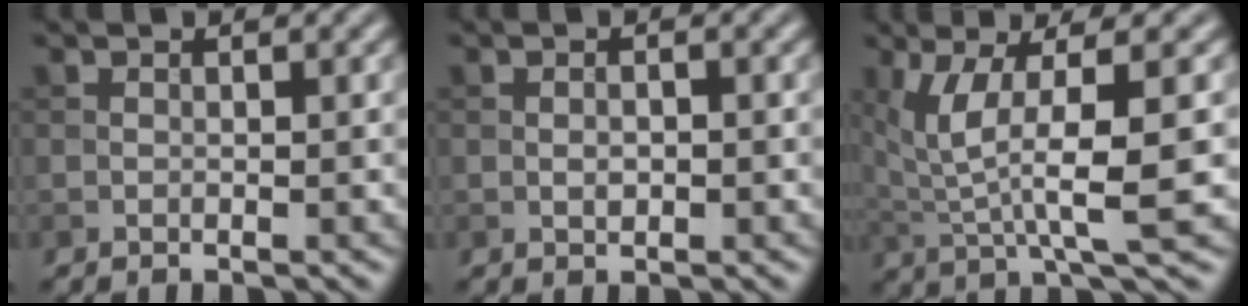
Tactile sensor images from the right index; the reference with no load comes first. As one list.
[{"total": 1.1, "force": [-0.2, 0.7, 0.9], "torque": [-0.016, 0.000, -0.005]}, {"total": 6.9, "force": [1.0, 1.7, 6.6], "torque": [-0.136, -0.003, 0.025]}]